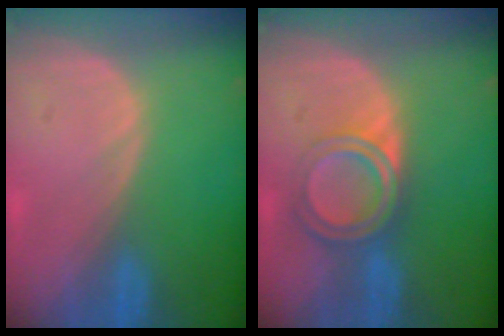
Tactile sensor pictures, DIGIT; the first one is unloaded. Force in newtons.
{"total": 6.3, "press": 5.3, "slide": 3.4}